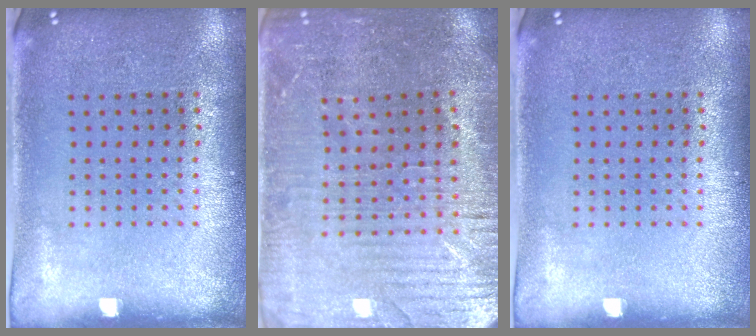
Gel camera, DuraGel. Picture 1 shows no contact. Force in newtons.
{"total": 2.7, "press": 2.6, "slide": 0.6}
{"total": 0.0}